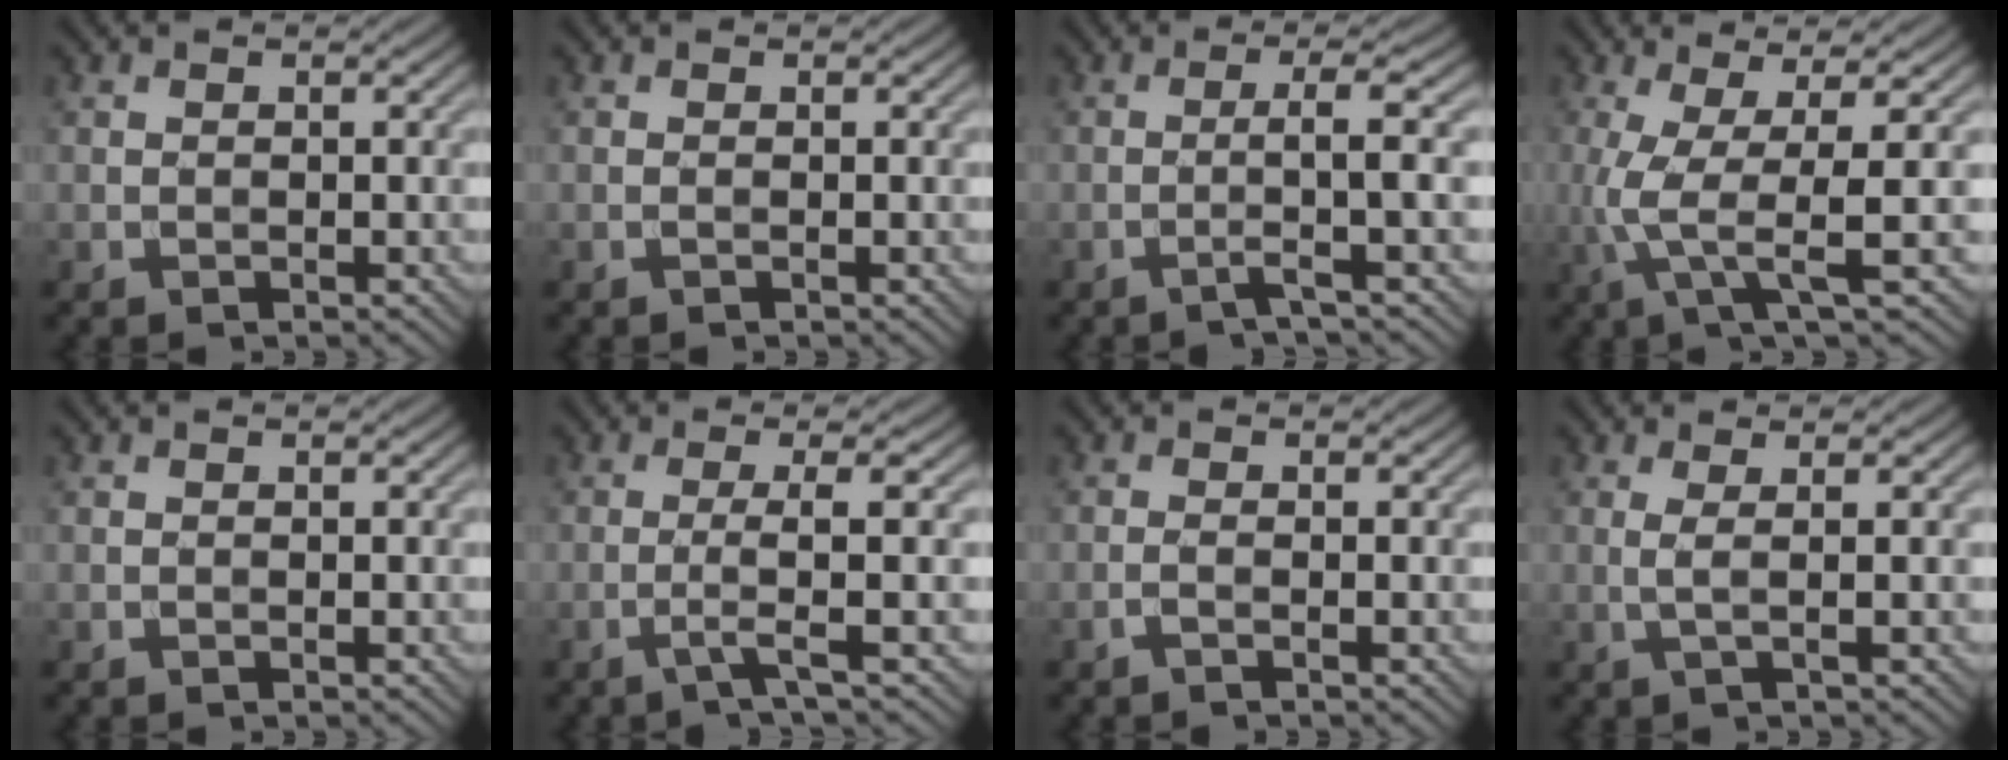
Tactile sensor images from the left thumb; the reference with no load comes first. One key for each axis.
{"total": 0.0}
{"total": 3.8, "fx": -0.9, "fy": 0.0, "fz": 3.7, "tx": -0.060, "ty": 0.017, "tz": -0.035}
{"total": 6.9, "fx": -0.3, "fy": 1.1, "fz": 6.8, "tx": -0.135, "ty": 0.002, "tz": -0.008}
{"total": 0.0}
{"total": 3.5, "fx": -0.8, "fy": 0.1, "fz": 3.4, "tx": -0.058, "ty": 0.010, "tz": -0.032}
{"total": 0.9, "fx": -0.5, "fy": 0.0, "fz": 0.8, "tx": -0.016, "ty": 0.004, "tz": -0.014}
{"total": 2.2, "fx": 0.4, "fy": 0.4, "fz": 2.1, "tx": -0.043, "ty": 0.005, "tz": -0.002}